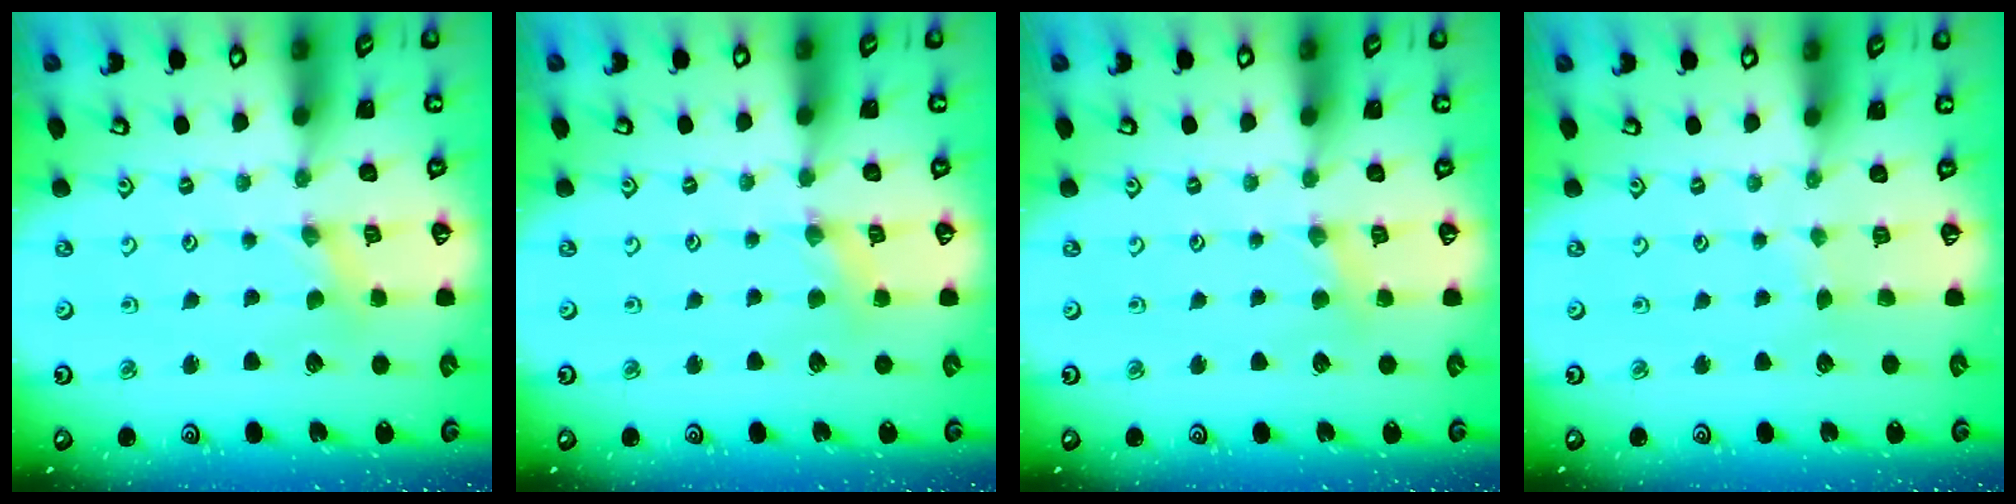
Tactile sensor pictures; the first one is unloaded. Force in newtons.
{"total": 2.6, "press": 2.5, "slide": 0.4}
{"total": 2.2, "press": 2.2, "slide": 0.4}
{"total": 1.1, "press": 1.1, "slide": 0.2}